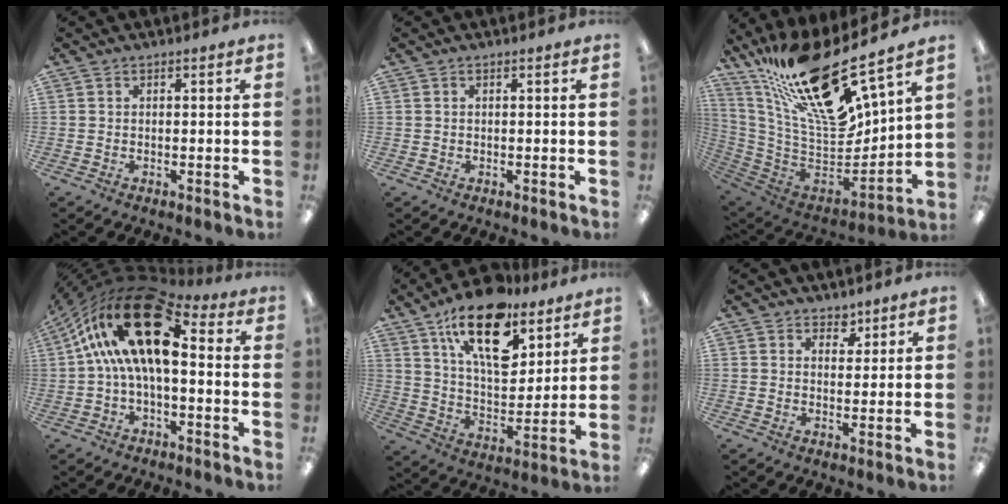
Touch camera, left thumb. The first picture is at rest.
{"total": 0.0}
{"total": 25.3, "force": [18.5, 6.1, 16.1], "torque": [-0.283, -0.138, 0.315]}
{"total": 22.3, "force": [6.4, 10.7, 18.5], "torque": [-0.328, -0.025, 0.114]}
{"total": 20.1, "force": [12.4, 9.6, 12.6], "torque": [-0.194, -0.063, 0.212]}
{"total": 3.3, "force": [2.4, 2.2, 0.6], "torque": [0.004, -0.012, 0.041]}